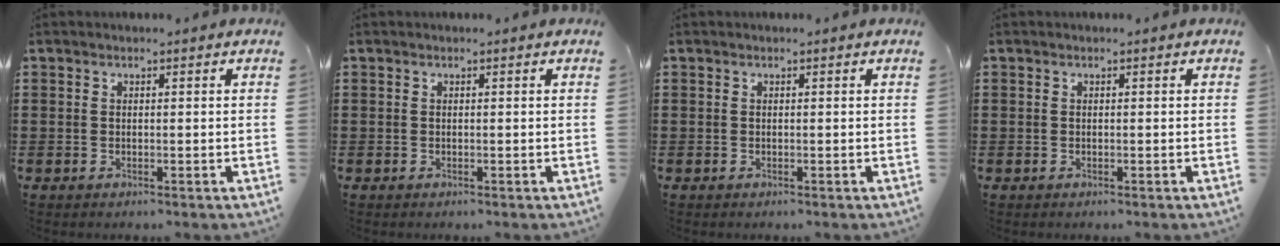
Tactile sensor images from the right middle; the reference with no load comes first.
{"total": 0.0}
{"total": 0.0}
{"total": 0.0}